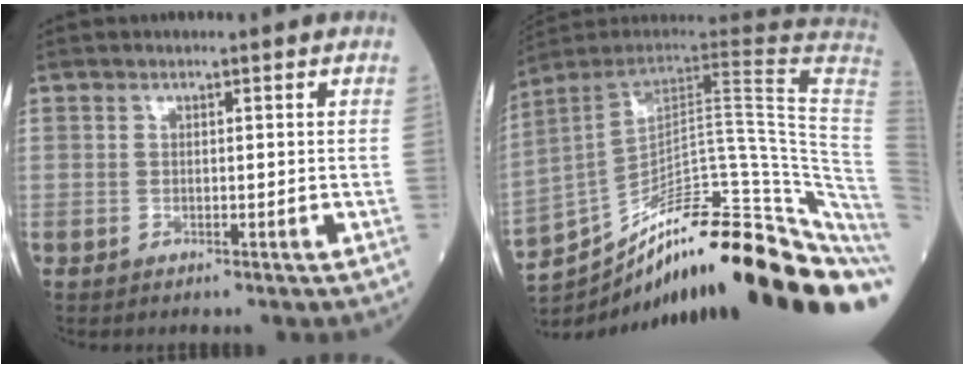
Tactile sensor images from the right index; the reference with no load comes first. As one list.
[{"total": 33.3, "force": [-23.8, 3.5, 23.0], "torque": [-0.213, 0.013, -0.326]}]